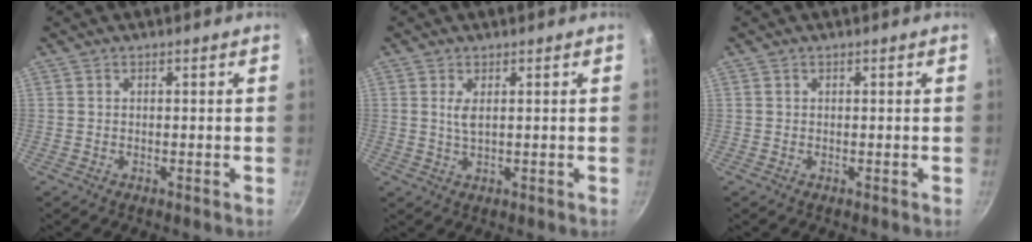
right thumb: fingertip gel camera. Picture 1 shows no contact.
{"total": 2.4, "force": [0.7, 1.0, 2.1], "torque": [-0.041, -0.006, 0.015]}
{"total": 0.0}